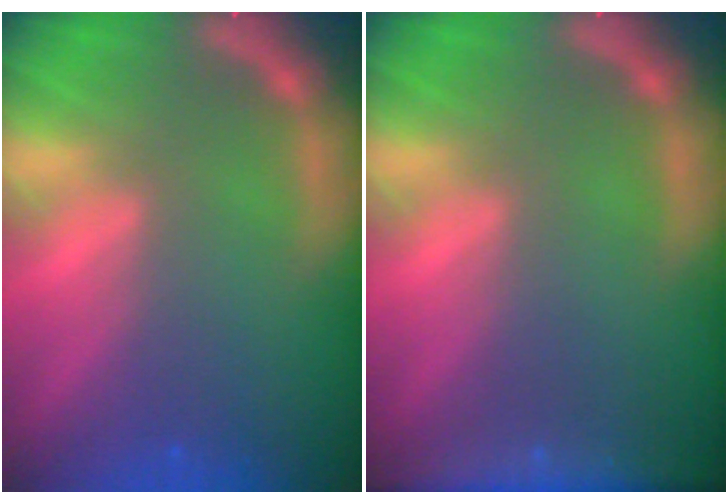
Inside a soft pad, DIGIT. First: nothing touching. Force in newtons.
{"total": 7.0}